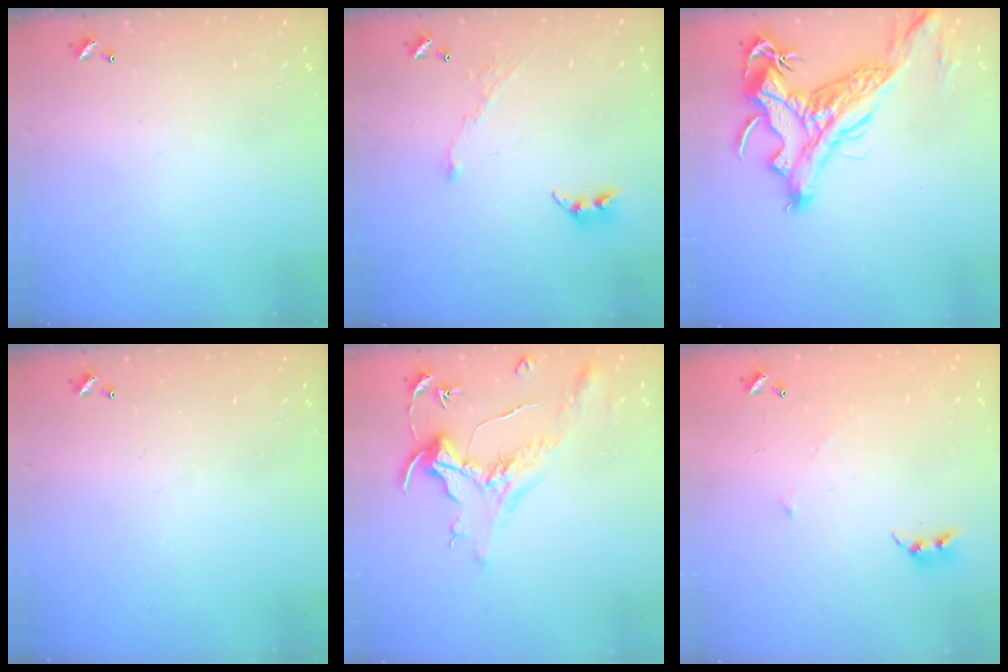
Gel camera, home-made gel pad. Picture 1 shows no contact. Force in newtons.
{"total": 5.4, "press": 5.3, "slide": 0.7}
{"total": 4.5, "press": 4.3, "slide": 1.3}
{"total": 0.0}
{"total": 1.6, "press": 1.4, "slide": 0.7}
{"total": 4.8, "press": 4.7, "slide": 0.8}